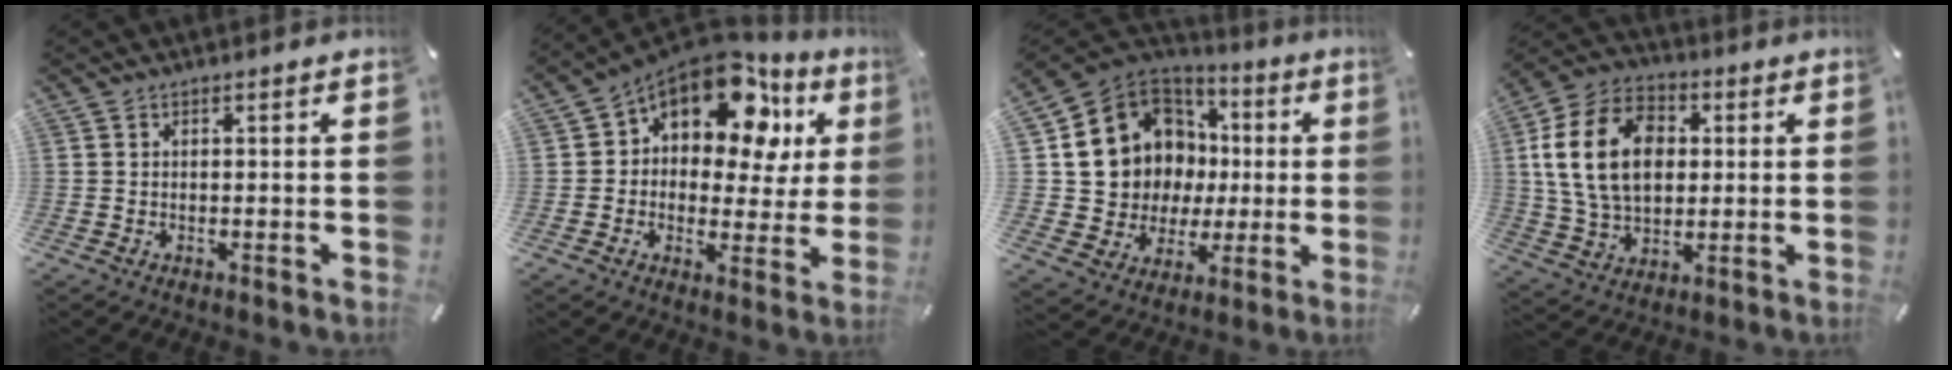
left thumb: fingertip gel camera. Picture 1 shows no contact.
{"total": 16.2, "force": [9.7, 9.0, 9.3], "torque": [-0.152, -0.068, 0.170]}
{"total": 13.7, "force": [3.2, 12.9, 3.6], "torque": [-0.073, -0.039, 0.084]}
{"total": 17.5, "force": [2.2, 13.0, 11.5], "torque": [-0.245, 0.011, 0.034]}